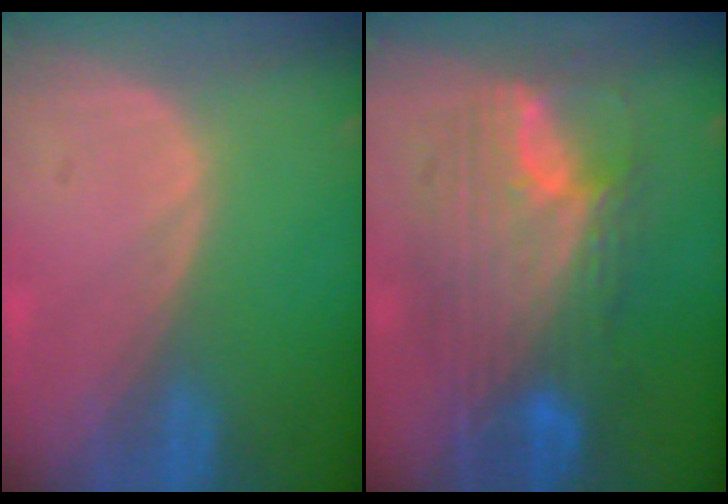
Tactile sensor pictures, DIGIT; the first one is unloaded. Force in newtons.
{"total": 11.4, "press": 11.4, "slide": 1.1}